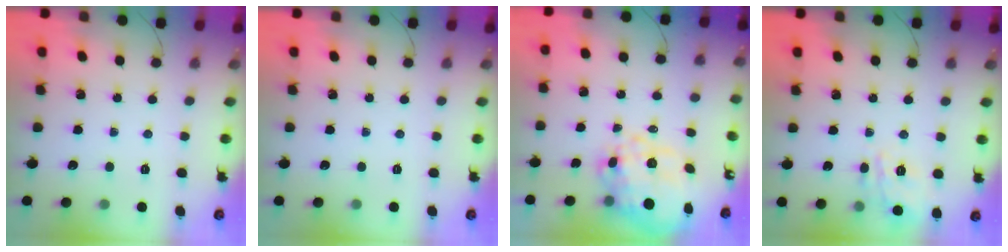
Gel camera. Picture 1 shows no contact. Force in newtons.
{"total": 0.0}
{"total": 16.6, "press": 16.2, "slide": 3.6}
{"total": 5.1, "press": 5.0, "slide": 0.8}